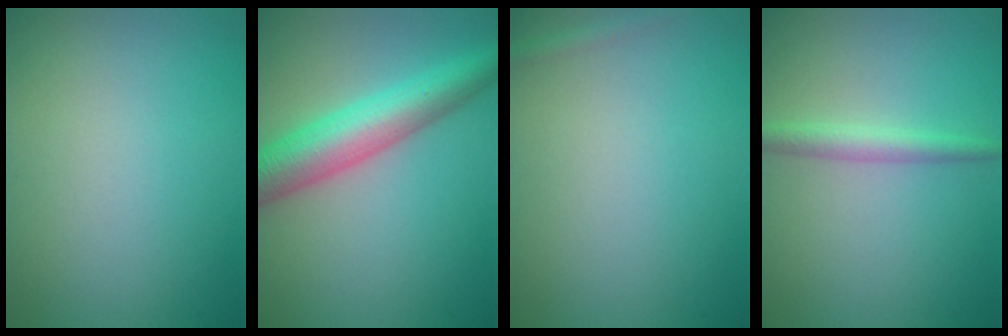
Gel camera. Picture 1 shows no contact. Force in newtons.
{"total": 6.3, "press": 6.3, "slide": 0.1}
{"total": 0.7, "press": 0.7, "slide": 0.0}
{"total": 1.9, "press": 1.9, "slide": 0.1}